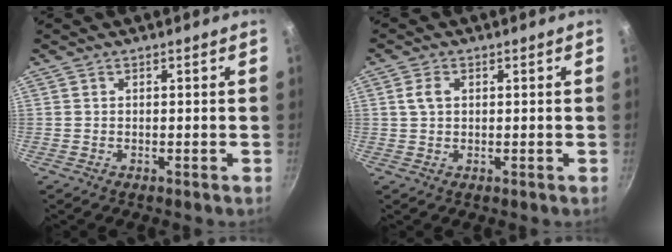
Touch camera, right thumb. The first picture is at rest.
{"total": 2.8, "force": [0.7, 1.9, 2.0], "torque": [-0.041, 0.006, 0.014]}